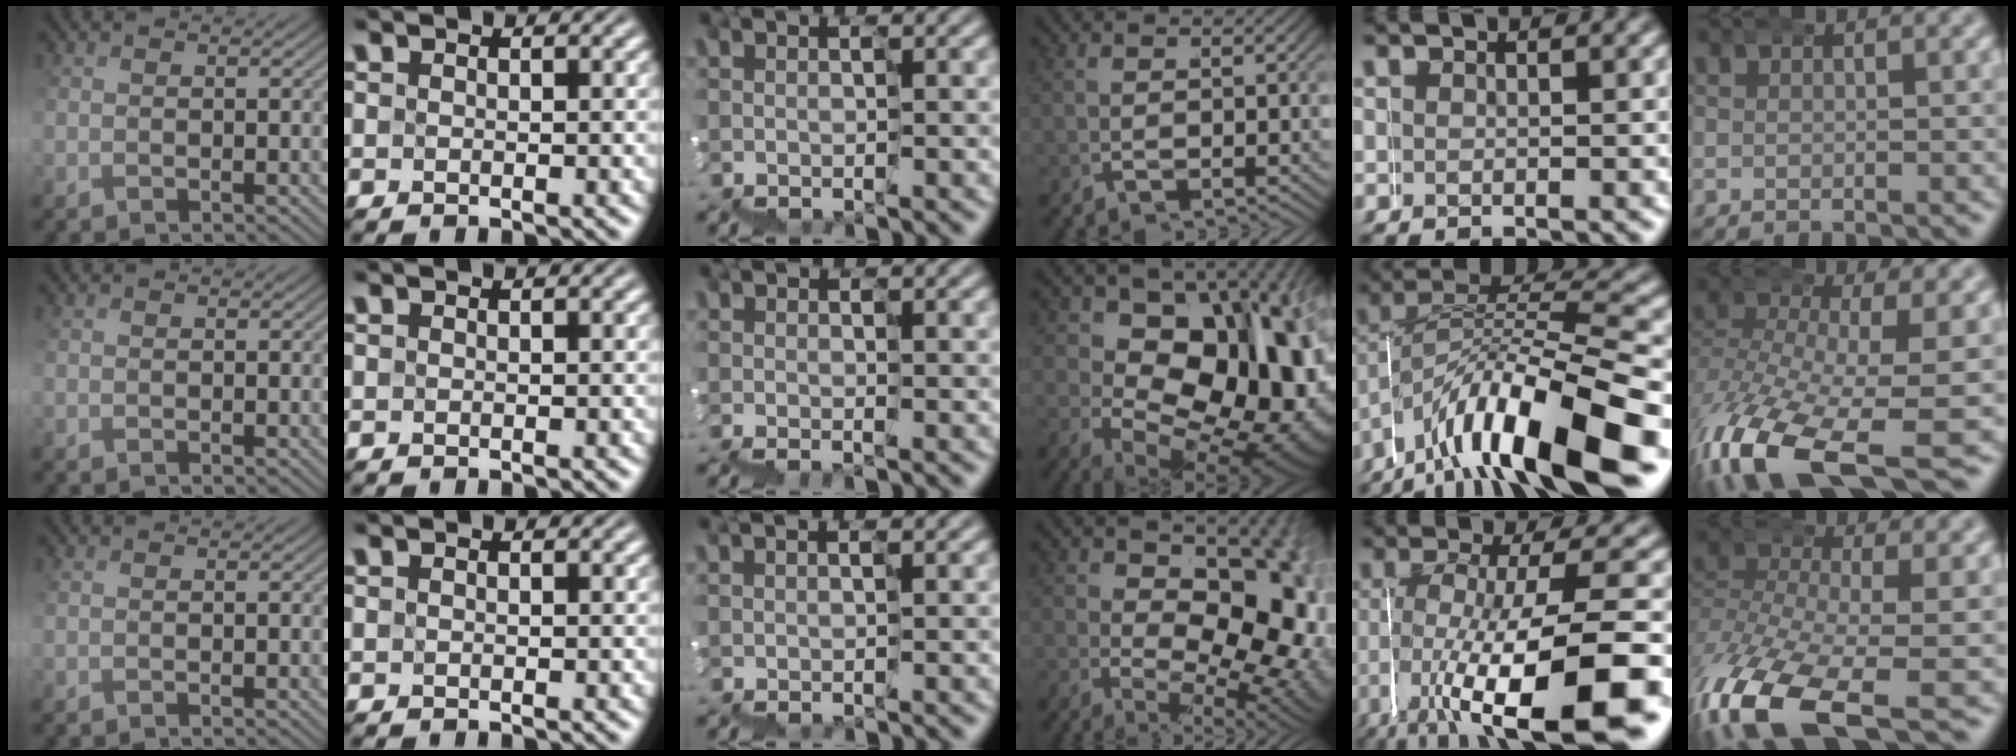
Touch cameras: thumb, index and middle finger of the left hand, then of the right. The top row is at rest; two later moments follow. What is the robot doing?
{"motion": "wrap", "object": "duck tape"}